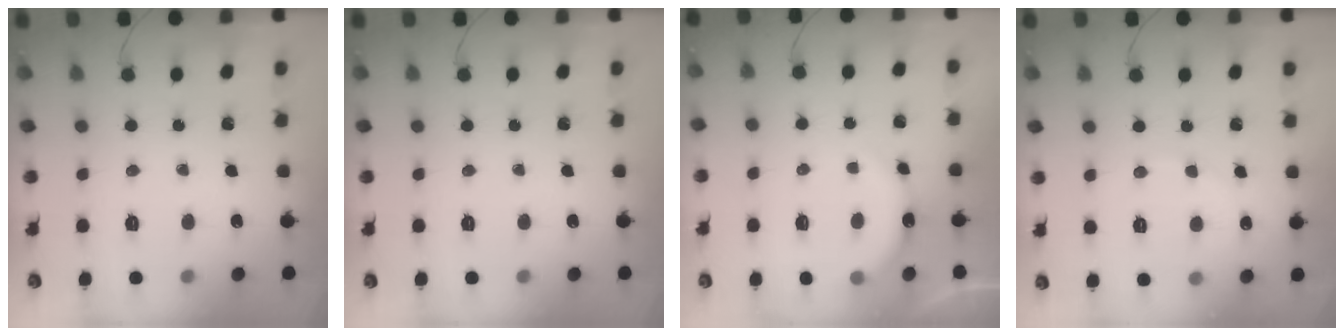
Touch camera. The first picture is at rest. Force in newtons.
{"total": 0.0}
{"total": 5.0, "press": 4.9, "slide": 0.9}
{"total": 5.6, "press": 5.4, "slide": 1.5}